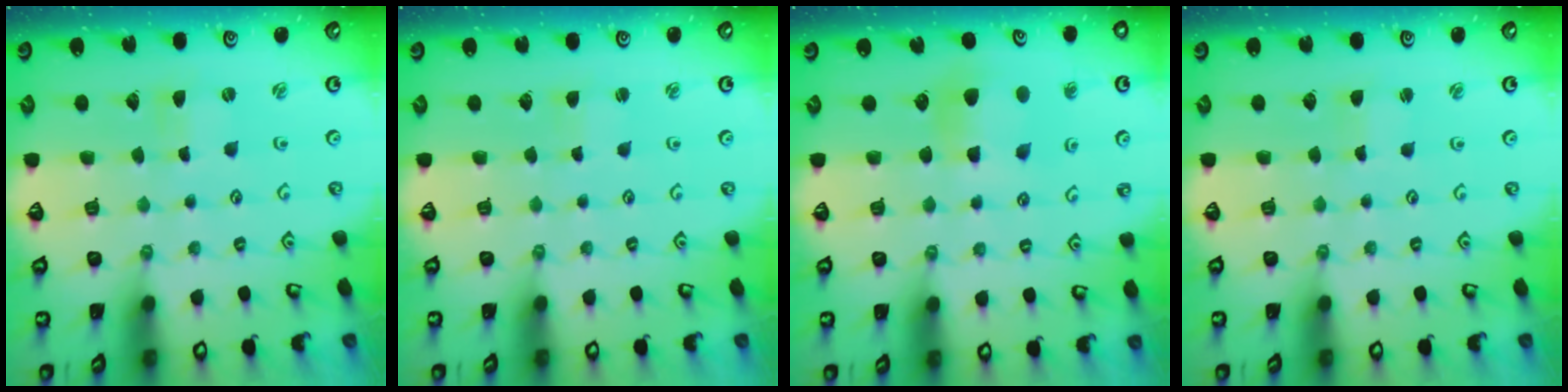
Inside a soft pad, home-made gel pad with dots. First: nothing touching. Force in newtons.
{"total": 1.5, "press": 1.4, "slide": 0.2}
{"total": 6.3, "press": 6.2, "slide": 0.6}
{"total": 1.0, "press": 1.0, "slide": 0.0}